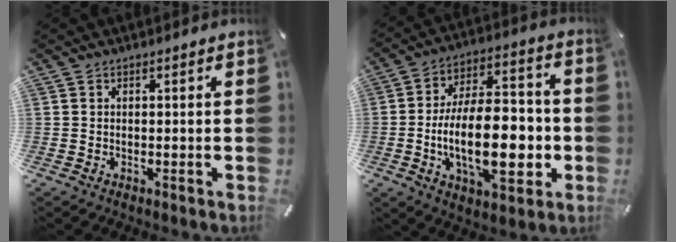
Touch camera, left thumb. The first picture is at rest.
{"total": 21.3, "force": [-3.9, 10.9, 17.8], "torque": [-0.311, -0.001, -0.066]}